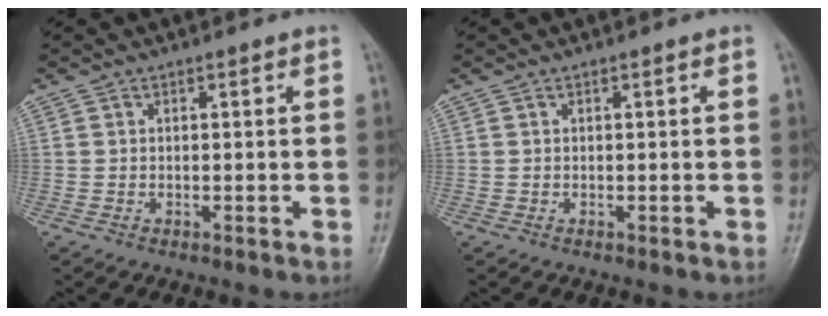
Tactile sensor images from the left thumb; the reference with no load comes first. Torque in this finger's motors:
{"motor_torque": [0.00, 0.00, 0.00, -0.02, 0.00]}